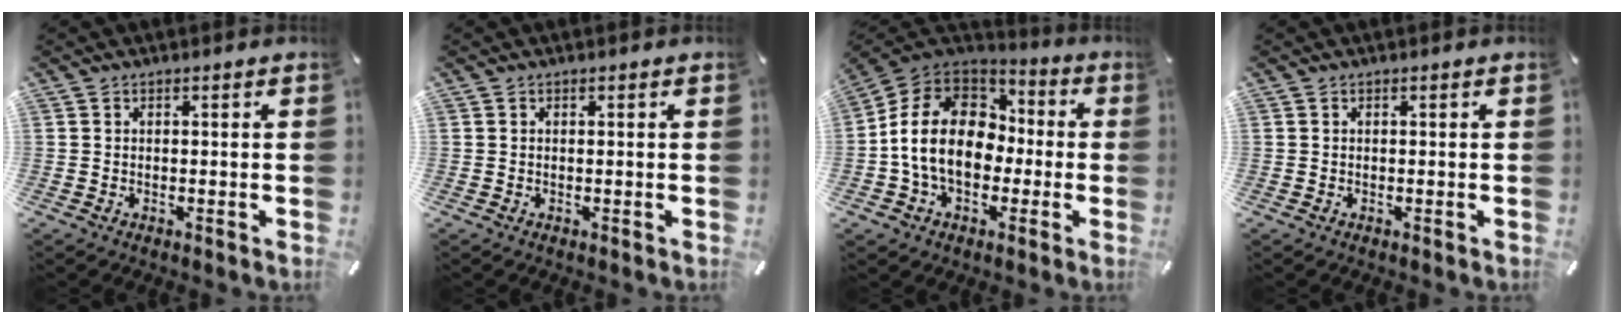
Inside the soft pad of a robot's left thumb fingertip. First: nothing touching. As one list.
[{"total": 0.0}, {"total": 16.4, "force": [-2.0, 12.8, 10.1], "torque": [-0.216, 0.029, -0.034]}, {"total": 0.0}]